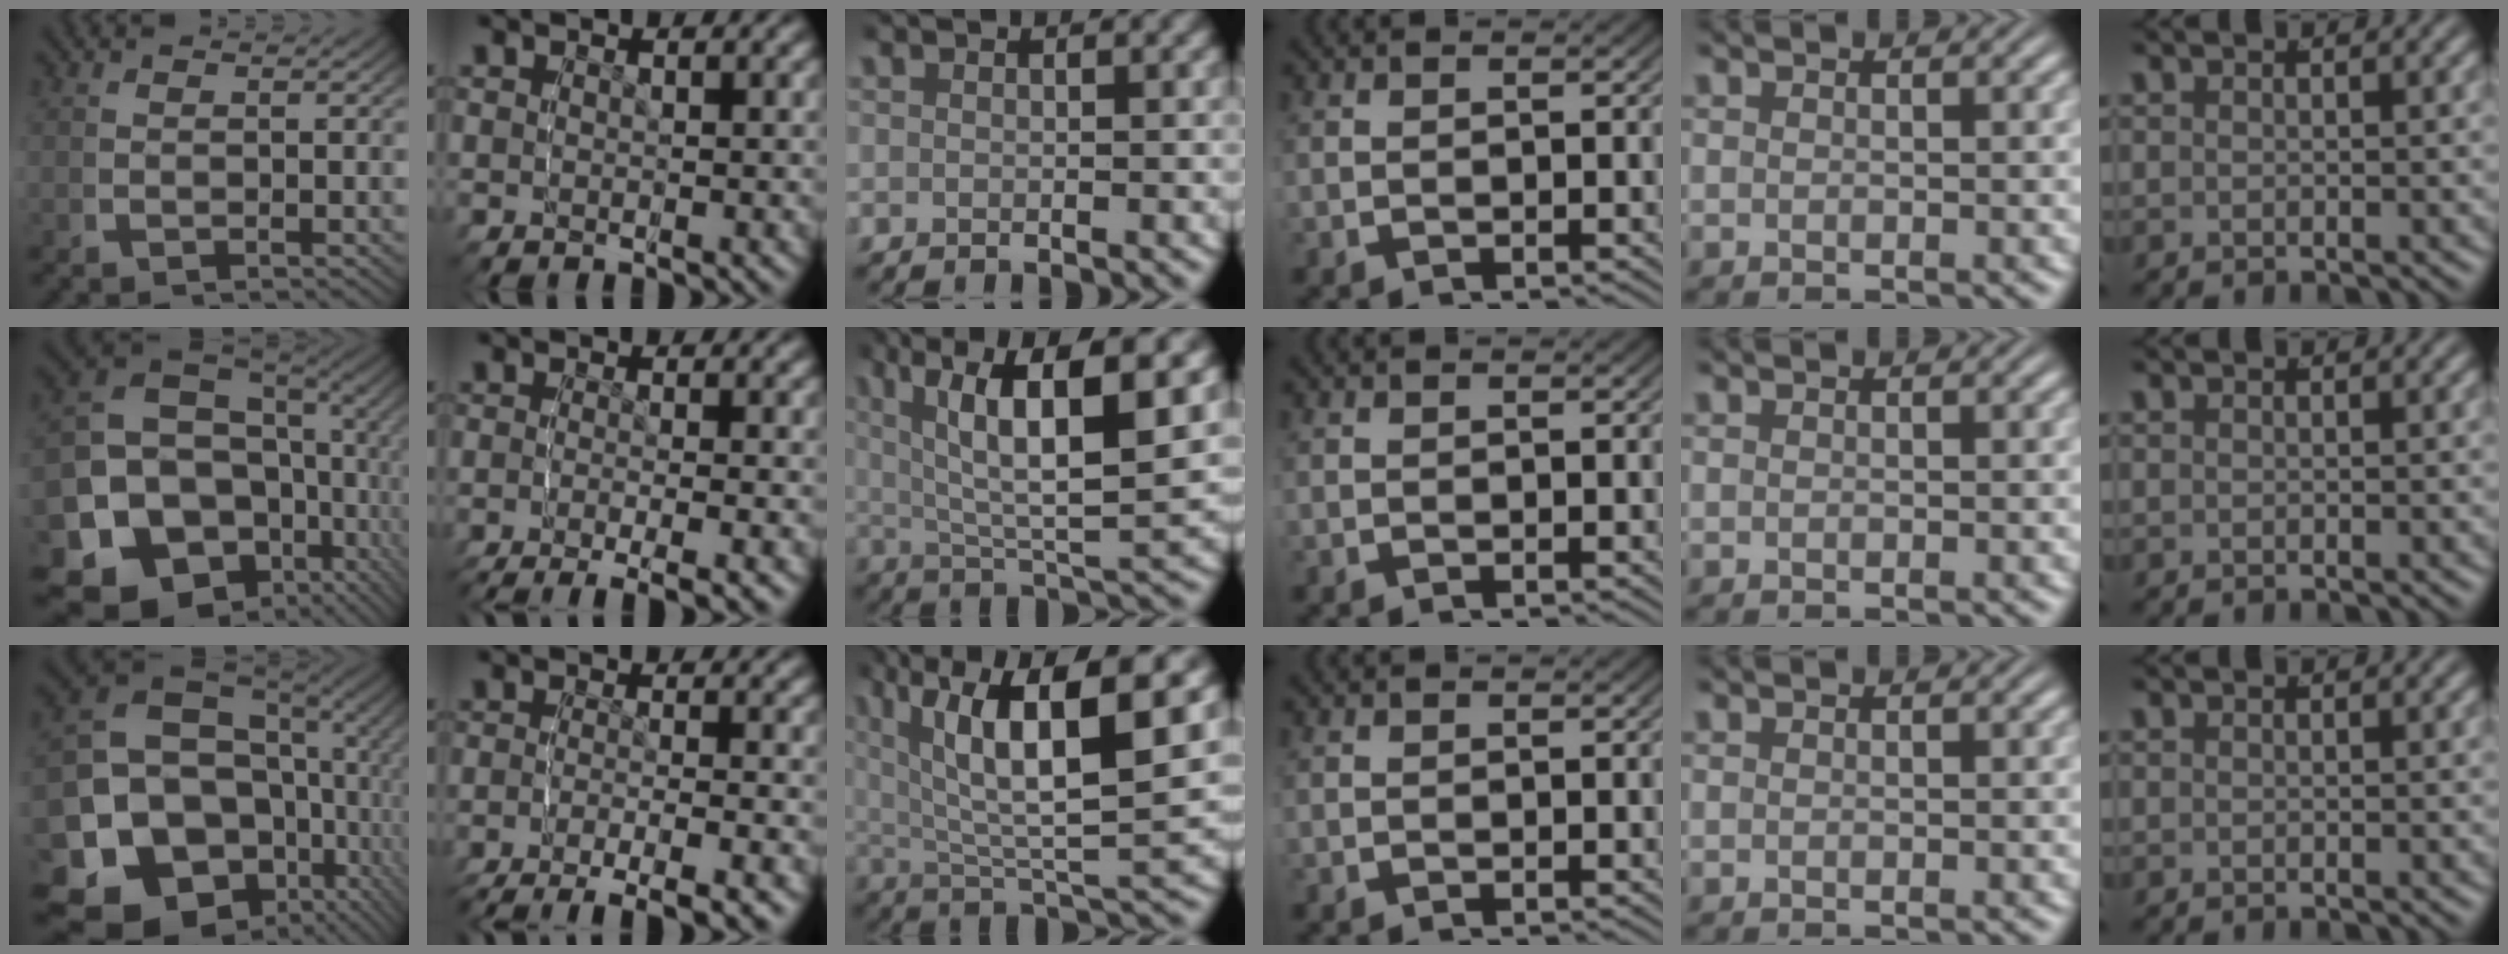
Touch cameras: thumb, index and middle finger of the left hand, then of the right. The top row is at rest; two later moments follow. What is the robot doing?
{"motion": "grasp_and_lifting", "object": "sponge"}